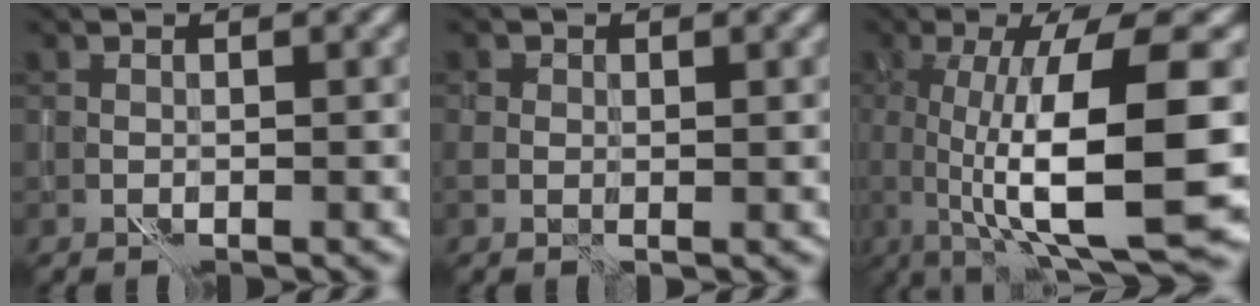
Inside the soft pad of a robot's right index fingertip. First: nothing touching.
{"total": 1.7, "force": [0.3, 1.4, 0.9], "torque": [-0.015, 0.002, 0.006]}
{"total": 12.7, "force": [-0.9, 3.2, 12.3], "torque": [-0.173, -0.001, -0.012]}